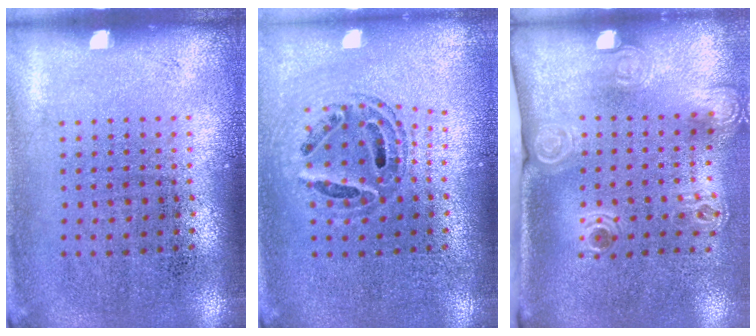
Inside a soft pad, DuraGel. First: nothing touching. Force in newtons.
{"total": 0.6, "press": 0.6, "slide": 0.2}
{"total": 2.4, "press": 1.7, "slide": 1.7}